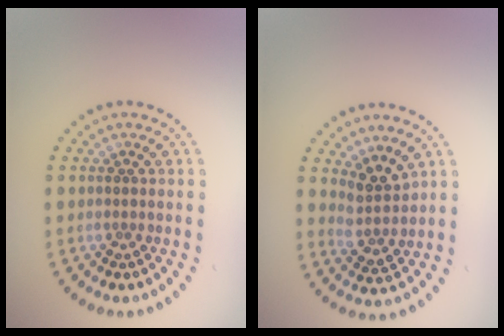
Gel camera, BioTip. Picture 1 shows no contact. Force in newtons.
{"total": 2.6, "press": 1.9, "slide": 1.7}